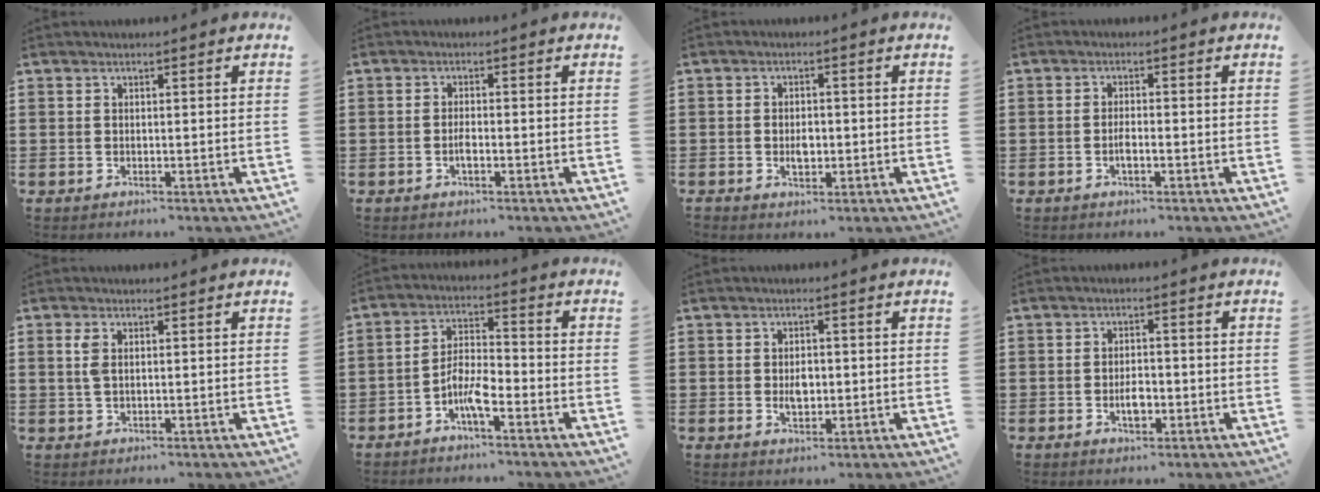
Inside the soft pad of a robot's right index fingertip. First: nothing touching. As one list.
[{"total": 2.0, "force": [-0.7, 0.6, 1.7], "torque": [-0.033, 0.000, -0.012]}, {"total": 2.3, "force": [-0.4, 1.5, 1.8], "torque": [-0.027, -0.001, -0.009]}, {"total": 2.1, "force": [-0.8, 0.6, 1.9], "torque": [-0.042, -0.002, -0.016]}, {"total": 2.2, "force": [0.5, 1.0, 1.9], "torque": [-0.050, 0.002, 0.006]}, {"total": 5.2, "force": [-3.1, 1.5, 3.9], "torque": [-0.088, 0.005, -0.063]}, {"total": 2.9, "force": [-0.1, 1.7, 2.3], "torque": [-0.038, 0.002, -0.004]}, {"total": 3.4, "force": [-1.0, 1.6, 2.8], "torque": [-0.052, 0.004, -0.018]}]